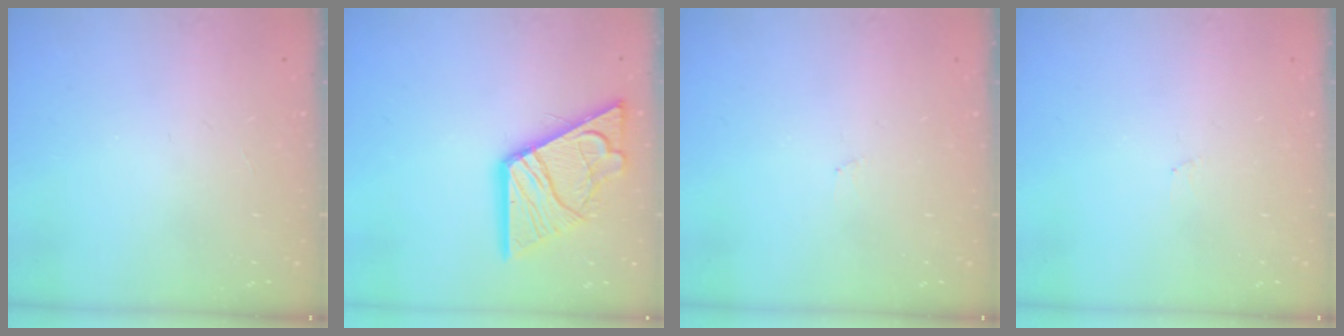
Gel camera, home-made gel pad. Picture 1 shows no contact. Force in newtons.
{"total": 17.6, "press": 17.5, "slide": 1.8}
{"total": 2.8, "press": 2.8, "slide": 0.4}
{"total": 2.8, "press": 2.8, "slide": 0.4}